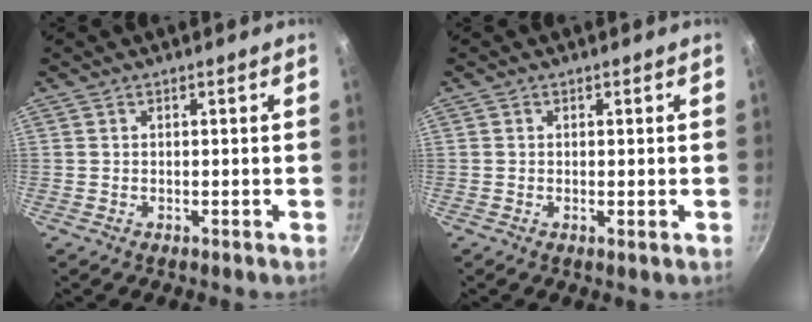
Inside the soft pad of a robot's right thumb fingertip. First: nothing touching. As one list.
[{"total": 0.6, "force": [0.0, 0.2, 0.6], "torque": [-0.012, -0.003, -0.002]}]